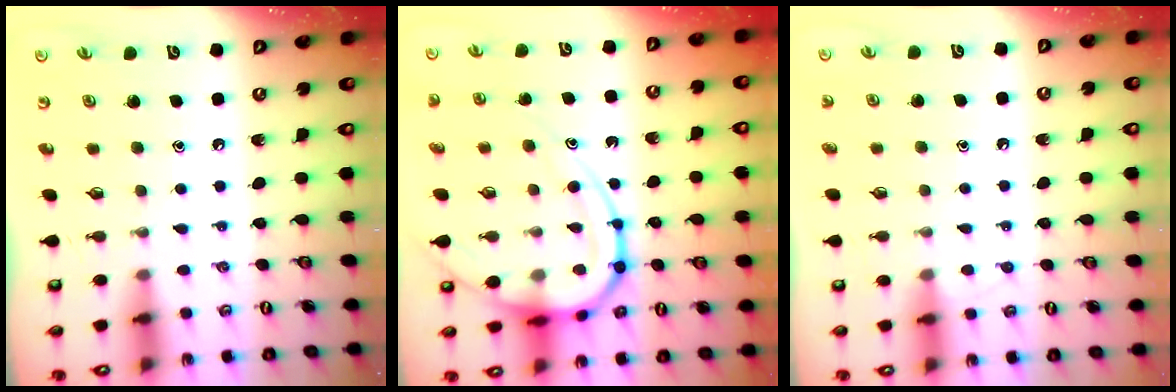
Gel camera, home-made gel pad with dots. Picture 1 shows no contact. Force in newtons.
{"total": 15.3, "press": 15.3, "slide": 1.4}
{"total": 2.4, "press": 2.4, "slide": 0.3}